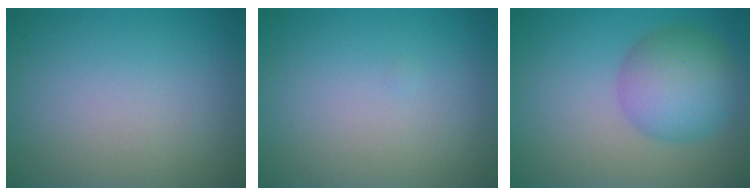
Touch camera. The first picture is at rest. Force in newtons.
{"total": 0.0}
{"total": 6.1, "press": 6.1, "slide": 0.2}